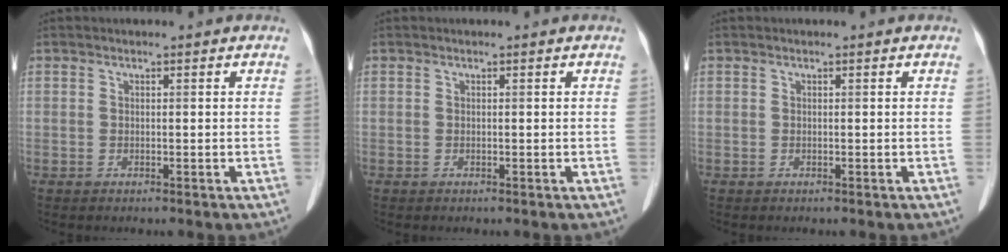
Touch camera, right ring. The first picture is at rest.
{"total": 0.0}
{"total": 0.0}